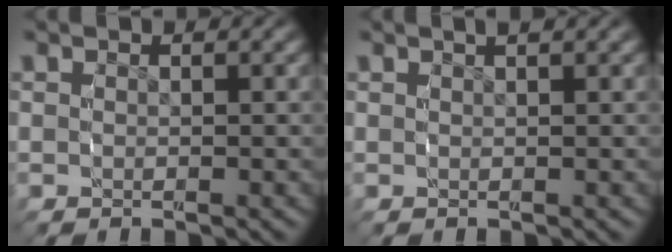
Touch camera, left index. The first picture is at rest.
{"total": 1.4, "force": [1.1, 0.0, 0.9], "torque": [-0.007, 0.008, 0.016]}